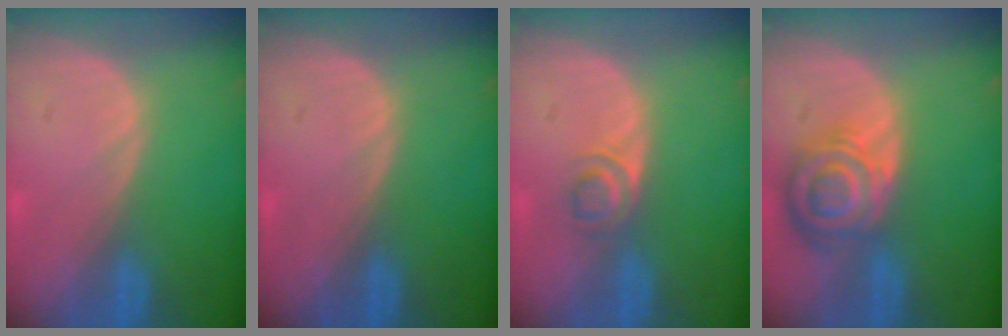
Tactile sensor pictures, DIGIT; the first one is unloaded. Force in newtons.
{"total": 0.0}
{"total": 2.8, "press": 2.7, "slide": 1.0}
{"total": 8.2, "press": 7.2, "slide": 4.0}